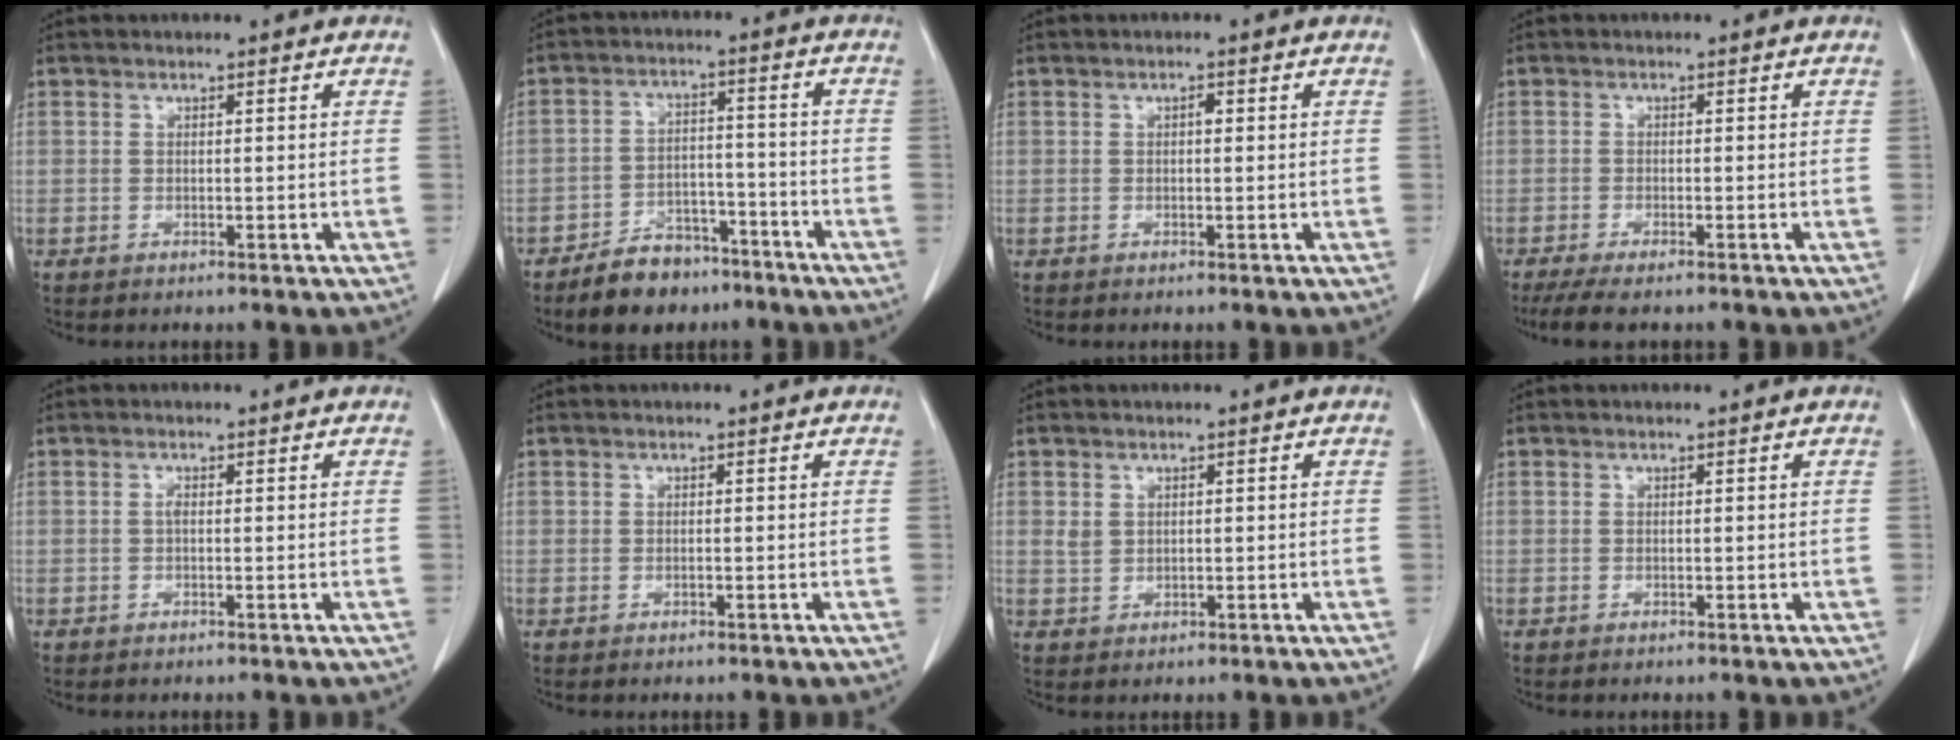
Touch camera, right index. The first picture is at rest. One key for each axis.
{"total": 8.3, "fx": -6.4, "fy": 4.4, "fz": 3.0, "tx": -0.051, "ty": 0.008, "tz": -0.103}
{"total": 0.7, "fx": 0.1, "fy": 0.3, "fz": 0.7, "tx": -0.011, "ty": 0.002, "tz": 0.001}
{"total": 5.8, "fx": -4.6, "fy": 0.8, "fz": 3.4, "tx": -0.052, "ty": -0.013, "tz": -0.072}
{"total": 0.6, "fx": 0.0, "fy": 0.2, "fz": 0.5, "tx": -0.010, "ty": 0.002, "tz": 0.000}
{"total": 0.0}
{"total": 1.9, "fx": 0.7, "fy": 1.6, "fz": 0.7, "tx": -0.014, "ty": 0.002, "tz": 0.018}
{"total": 0.0}